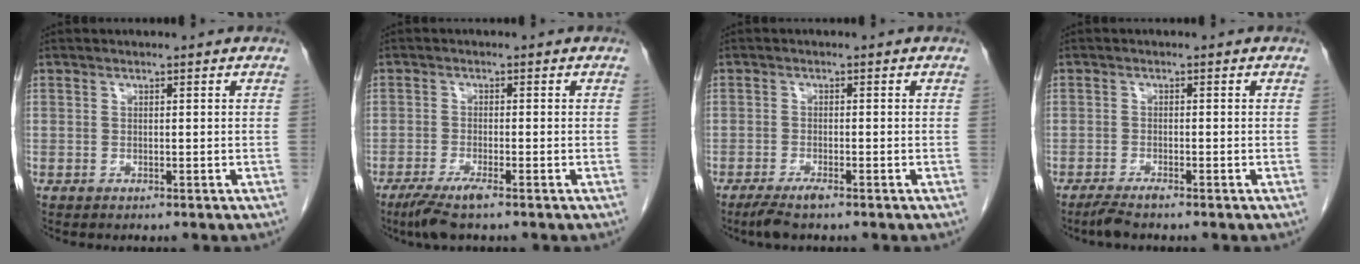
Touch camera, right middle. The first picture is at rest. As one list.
[{"total": 4.5, "force": [-3.1, 0.1, 3.2], "torque": [-0.064, -0.013, -0.059]}, {"total": 2.9, "force": [-2.2, 0.2, 1.9], "torque": [-0.039, -0.006, -0.042]}, {"total": 2.3, "force": [-1.9, -0.1, 1.2], "torque": [-0.029, -0.006, -0.038]}]